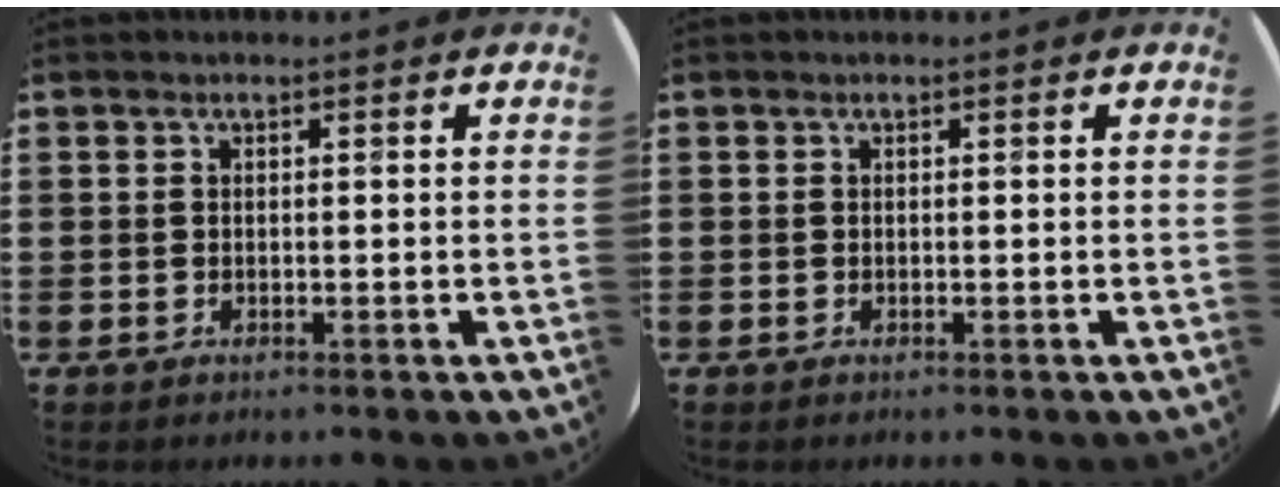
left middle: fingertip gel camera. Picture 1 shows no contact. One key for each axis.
{"total": 0.0}